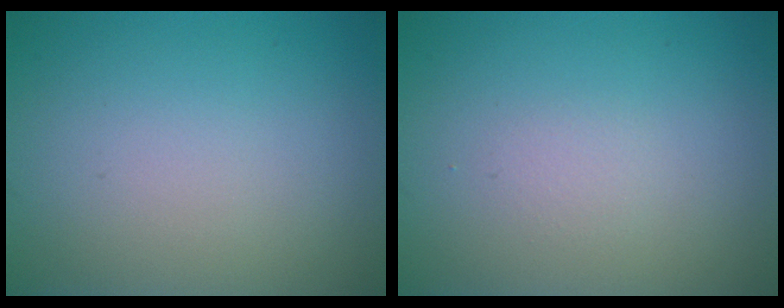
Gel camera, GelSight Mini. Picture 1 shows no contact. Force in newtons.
{"total": 0.7, "press": 0.7, "slide": 0.0}